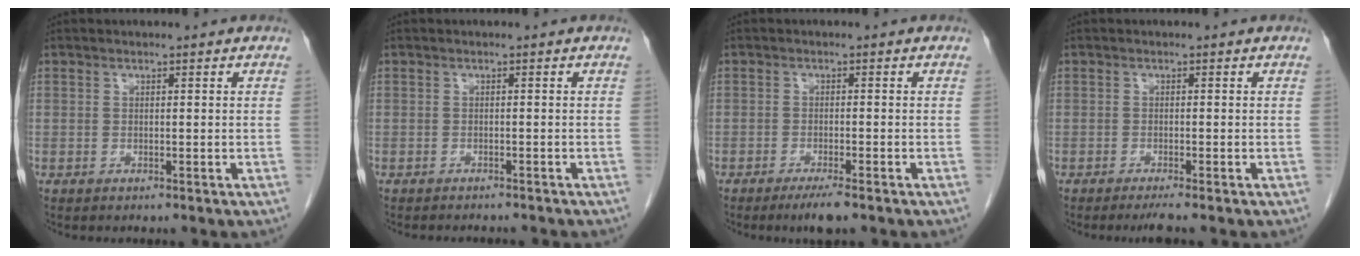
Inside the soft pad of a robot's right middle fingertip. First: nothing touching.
{"total": 4.7, "force": [-4.3, 1.1, 1.6], "torque": [-0.018, -0.004, -0.051]}
{"total": 3.4, "force": [-2.4, 0.3, 2.4], "torque": [-0.041, -0.007, -0.040]}
{"total": 2.2, "force": [-1.7, -0.4, 1.2], "torque": [-0.022, -0.004, -0.030]}